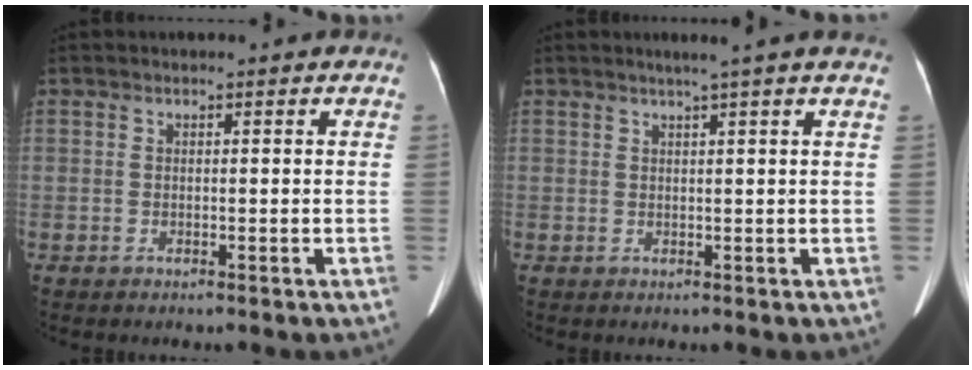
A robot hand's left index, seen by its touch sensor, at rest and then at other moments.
{"total": 3.7, "force": [2.8, -1.1, 2.1], "torque": [-0.028, 0.008, 0.038]}